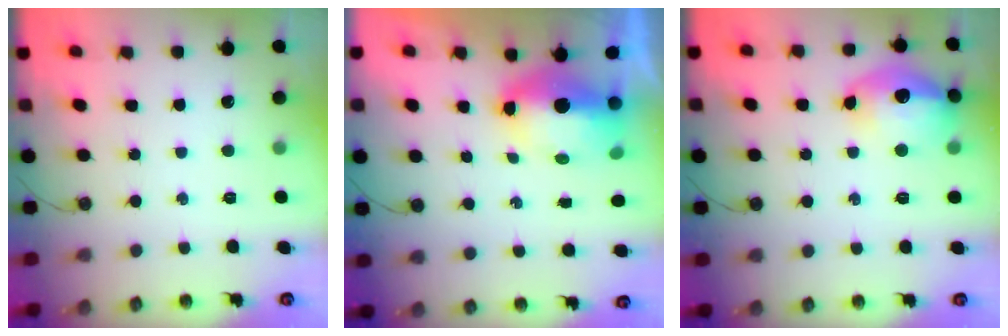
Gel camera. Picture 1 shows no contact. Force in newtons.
{"total": 8.8, "press": 8.6, "slide": 1.6}
{"total": 15.4, "press": 15.4, "slide": 1.3}